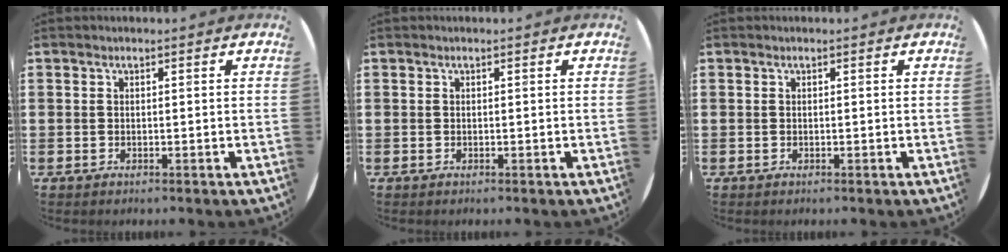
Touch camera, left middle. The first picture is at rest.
{"total": 0.0}
{"total": 0.0}